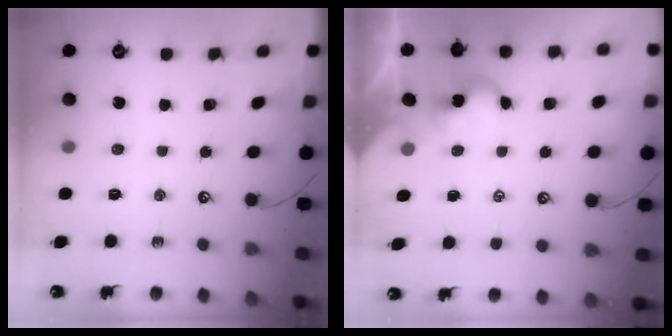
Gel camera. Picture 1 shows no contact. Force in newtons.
{"total": 0.6, "press": 0.5, "slide": 0.2}